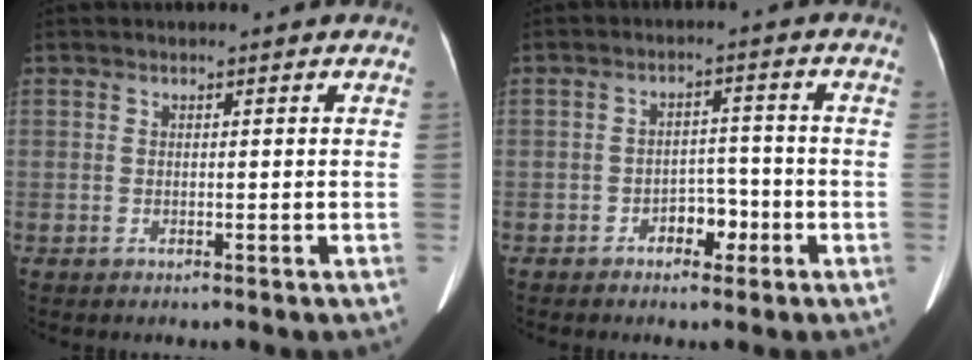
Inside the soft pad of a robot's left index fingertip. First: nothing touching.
{"total": 3.8, "force": [-2.2, 2.2, 2.2], "torque": [-0.028, 0.010, -0.033]}